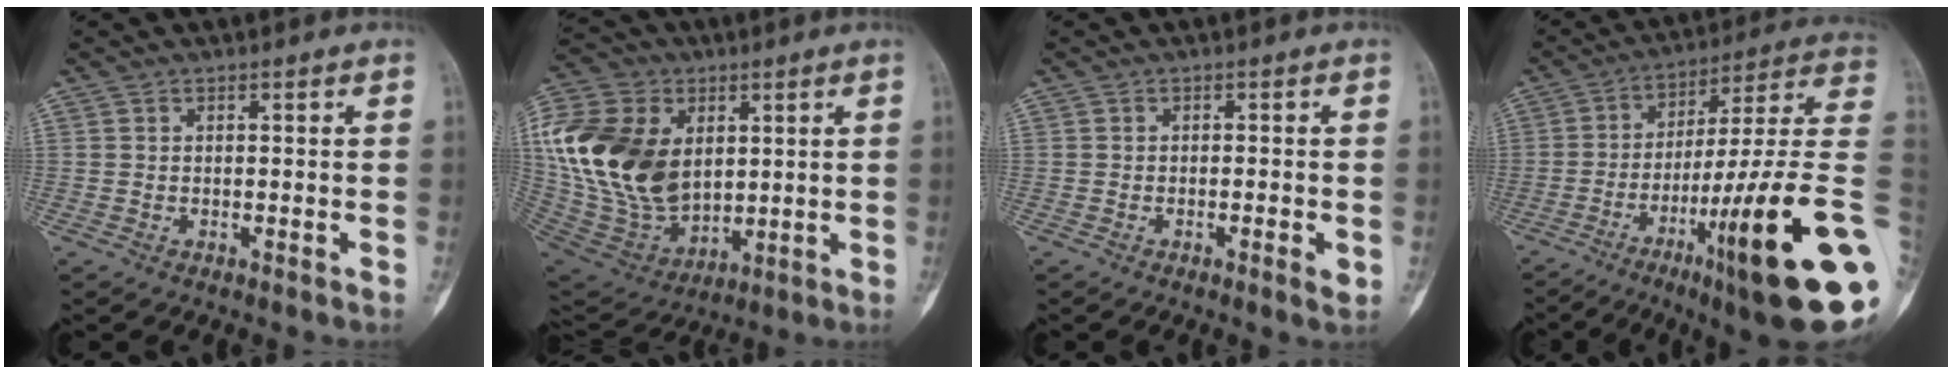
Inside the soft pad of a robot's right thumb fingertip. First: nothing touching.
{"total": 24.8, "force": [4.2, 17.1, 17.5], "torque": [-0.350, -0.016, 0.093]}
{"total": 2.3, "force": [-0.7, 0.5, 2.1], "torque": [-0.035, -0.002, -0.011]}
{"total": 28.0, "force": [-7.9, 3.2, 26.7], "torque": [-0.348, 0.035, -0.118]}